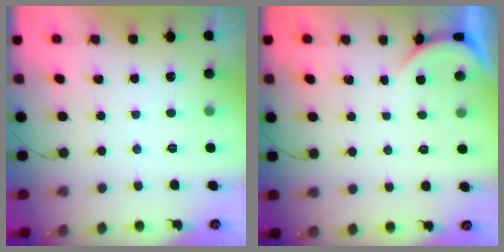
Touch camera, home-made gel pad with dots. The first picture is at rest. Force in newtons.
{"total": 0.8, "press": 0.7, "slide": 0.2}